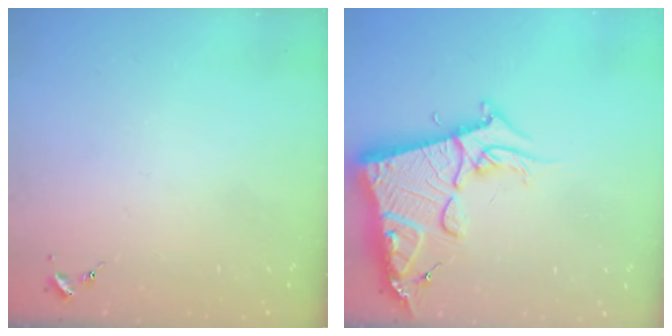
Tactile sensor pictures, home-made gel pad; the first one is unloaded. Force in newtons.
{"total": 18.5, "press": 18.4, "slide": 1.8}